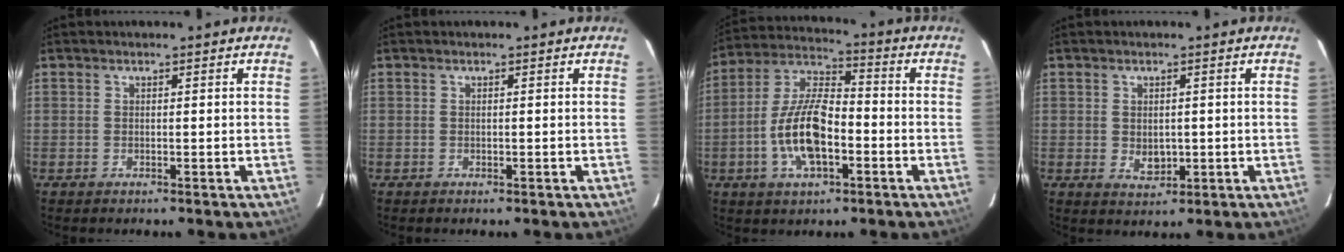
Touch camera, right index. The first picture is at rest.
{"total": 0.0}
{"total": 13.3, "force": [-3.9, 5.6, 11.4], "torque": [-0.238, 0.005, -0.074]}
{"total": 3.5, "force": [-0.3, 2.6, 2.3], "torque": [-0.036, -0.003, 0.002]}